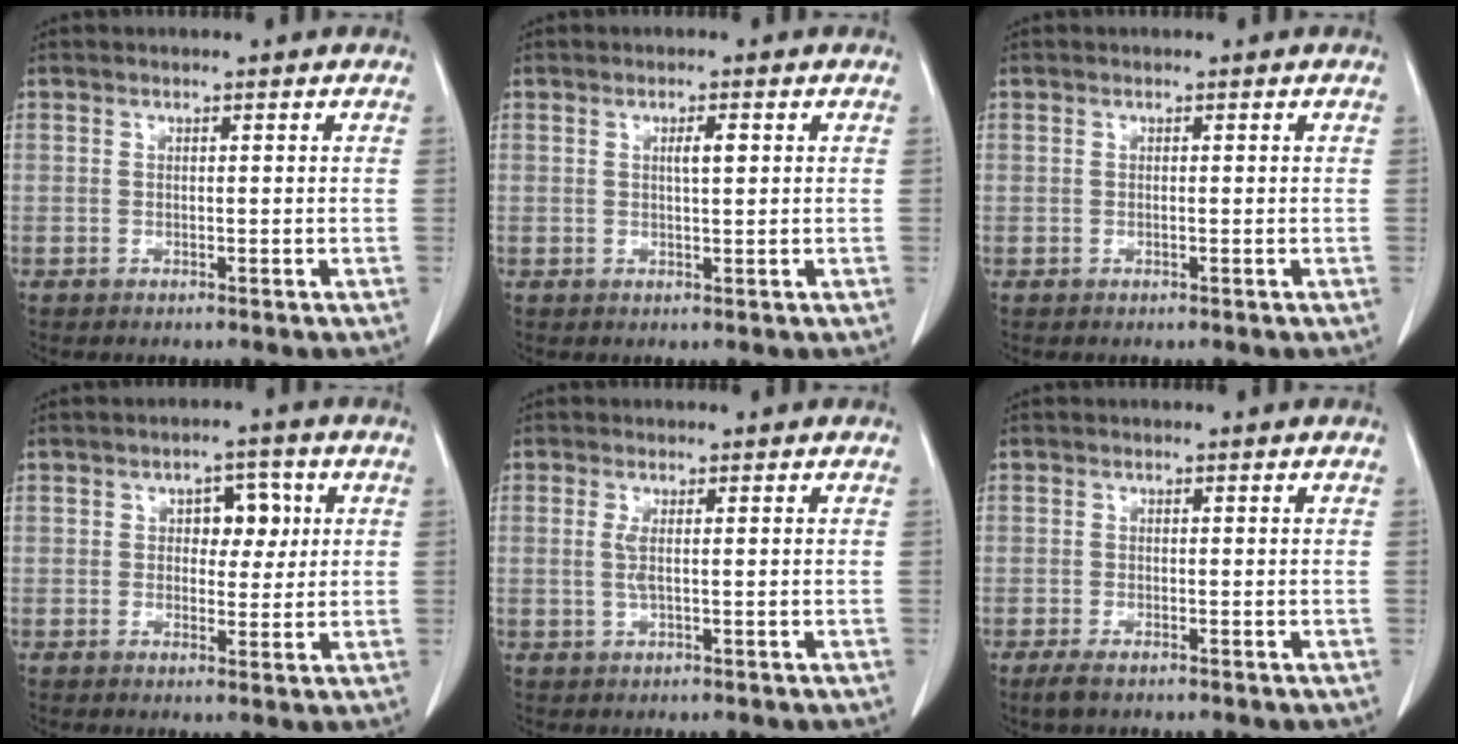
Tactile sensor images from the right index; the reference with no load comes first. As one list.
[{"total": 2.0, "force": [0.5, 0.3, 1.9], "torque": [-0.032, 0.001, 0.008]}, {"total": 0.0}, {"total": 4.8, "force": [1.2, 2.9, 3.6], "torque": [-0.045, 0.012, 0.018]}, {"total": 1.9, "force": [0.1, 0.2, 1.9], "torque": [-0.048, -0.003, 0.003]}, {"total": 2.1, "force": [-1.5, 0.7, 1.3], "torque": [-0.030, -0.006, -0.024]}]